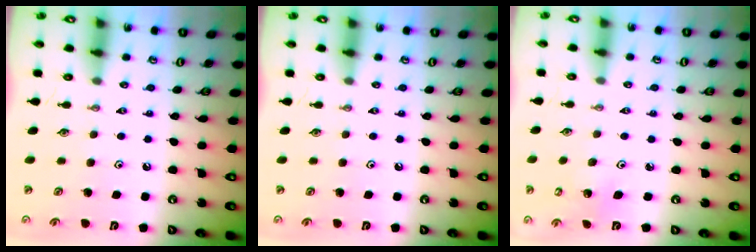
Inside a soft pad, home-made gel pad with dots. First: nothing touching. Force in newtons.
{"total": 0.0}
{"total": 2.7, "press": 2.7, "slide": 0.2}